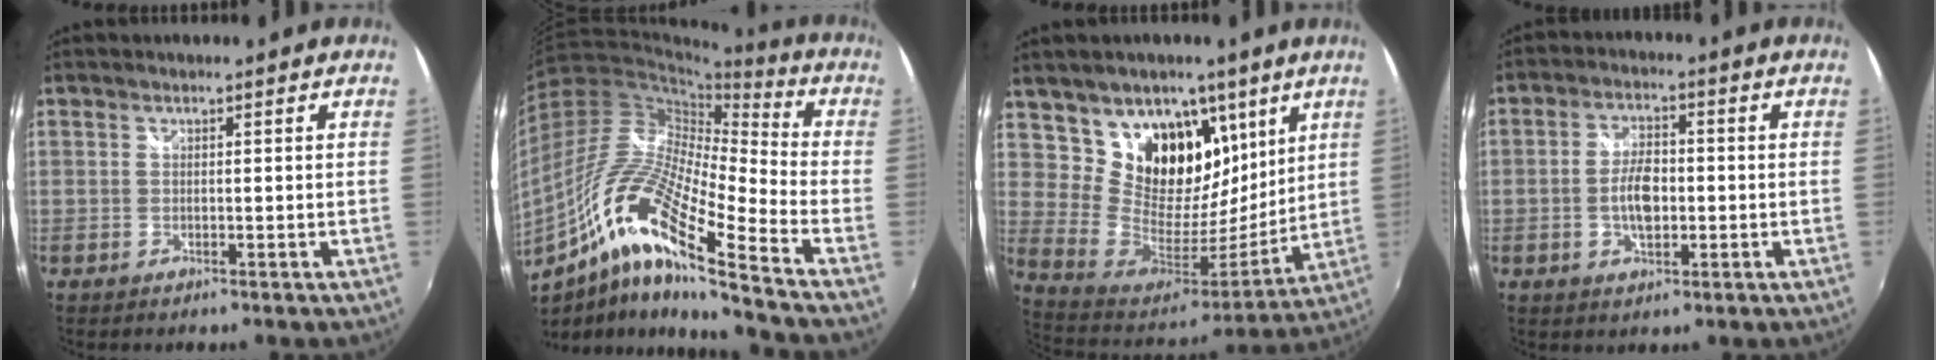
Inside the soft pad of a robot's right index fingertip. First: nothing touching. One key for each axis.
{"total": 18.9, "fx": -10.2, "fy": 2.6, "fz": 15.7, "tx": -0.288, "ty": -0.016, "tz": -0.216}
{"total": 19.5, "fx": 10.6, "fy": 13.2, "fz": 9.7, "tx": -0.189, "ty": -0.012, "tz": 0.197}
{"total": 6.6, "fx": -1.1, "fy": 3.3, "fz": 5.6, "tx": -0.108, "ty": 0.005, "tz": -0.018}